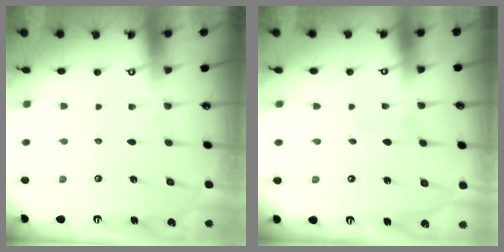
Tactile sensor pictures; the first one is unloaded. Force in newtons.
{"total": 1.9, "press": 1.9, "slide": 0.2}